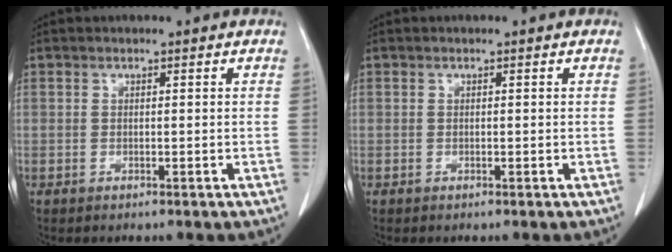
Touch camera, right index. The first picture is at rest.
{"total": 0.0}